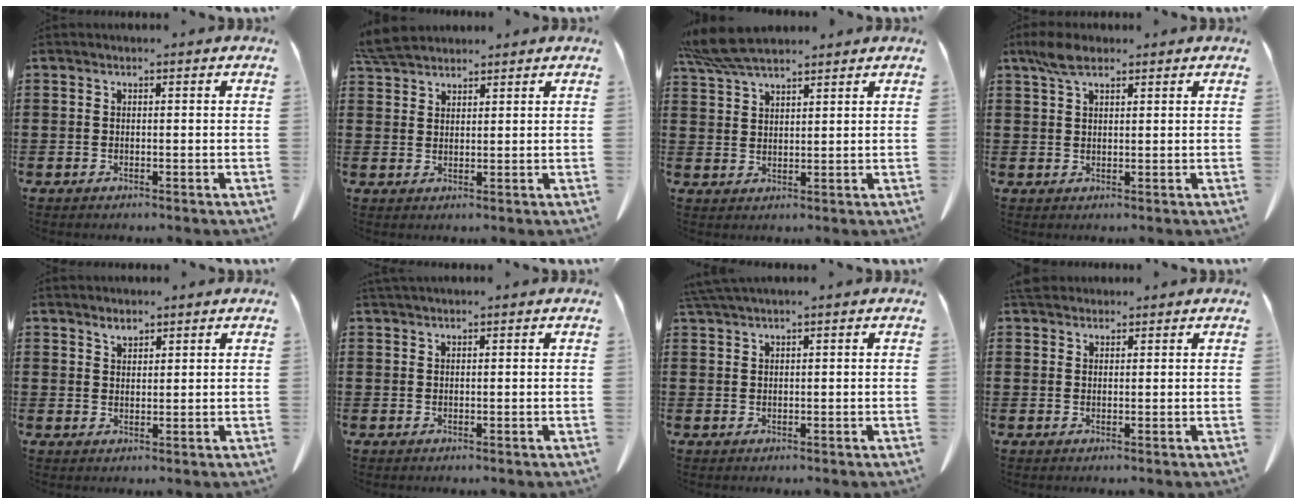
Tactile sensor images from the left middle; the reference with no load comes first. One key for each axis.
{"total": 4.5, "fx": 4.2, "fy": 0.9, "fz": 1.5, "tx": -0.042, "ty": -0.005, "tz": 0.083}
{"total": 6.4, "fx": 5.4, "fy": 1.4, "fz": 3.2, "tx": -0.078, "ty": -0.008, "tz": 0.105}
{"total": 4.1, "fx": 2.6, "fy": 1.6, "fz": 2.8, "tx": -0.062, "ty": 0.003, "tz": 0.049}
{"total": 1.9, "fx": 1.7, "fy": 0.5, "fz": 0.6, "tx": -0.006, "ty": -0.005, "tz": 0.032}
{"total": 0.8, "fx": 0.8, "fy": 0.0, "fz": 0.2, "tx": -0.008, "ty": -0.003, "tz": 0.016}
{"total": 1.7, "fx": 1.5, "fy": -0.3, "fz": 0.7, "tx": -0.018, "ty": -0.005, "tz": 0.030}
{"total": 2.9, "fx": 2.5, "fy": 1.1, "fz": 1.0, "tx": -0.028, "ty": 0.001, "tz": 0.051}